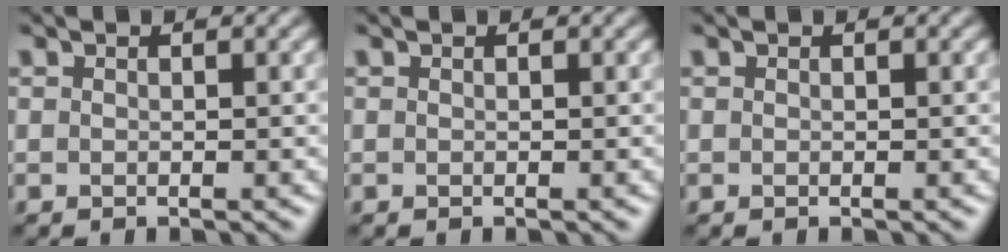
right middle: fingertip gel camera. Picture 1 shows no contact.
{"total": 0.0}
{"total": 0.0}